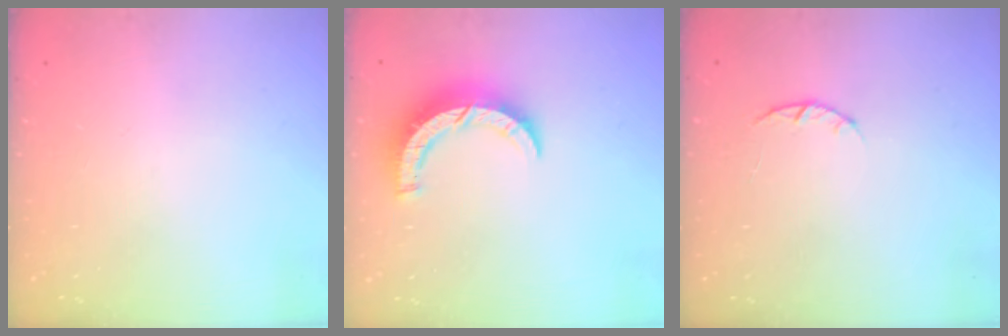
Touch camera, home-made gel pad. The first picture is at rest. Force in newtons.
{"total": 8.0, "press": 7.9, "slide": 0.7}
{"total": 3.0, "press": 3.0, "slide": 0.4}